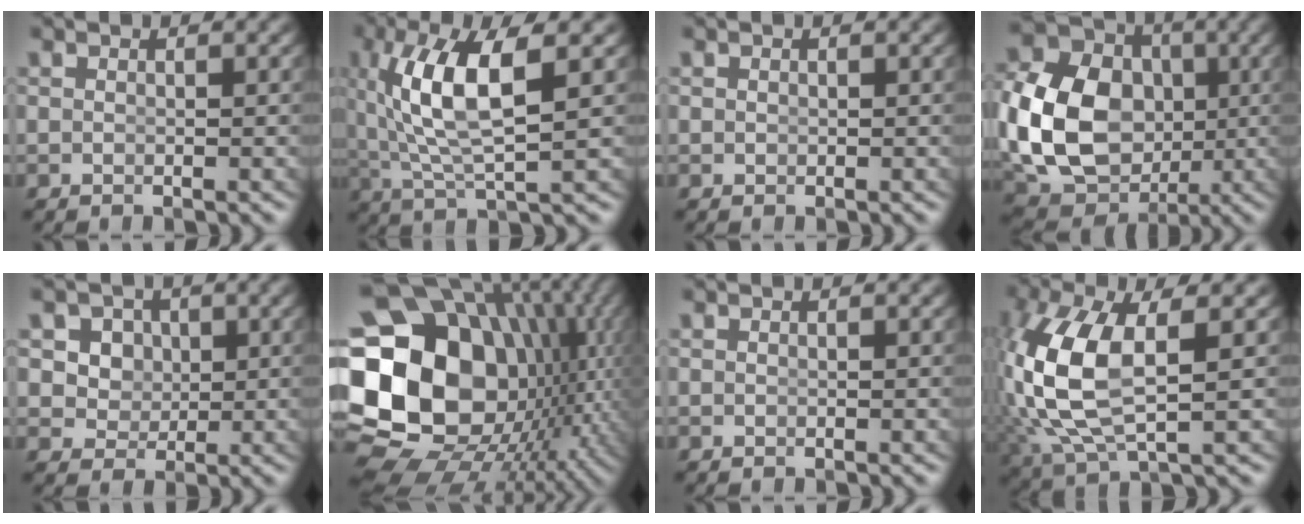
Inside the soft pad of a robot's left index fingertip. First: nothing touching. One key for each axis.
{"total": 6.8, "fx": 1.2, "fy": 2.1, "fz": 6.4, "tx": -0.135, "ty": -0.005, "tz": 0.035}
{"total": 0.0}
{"total": 14.7, "fx": 0.2, "fy": 11.8, "fz": 8.7, "tx": -0.180, "ty": -0.043, "tz": 0.020}
{"total": 8.7, "fx": 2.0, "fy": 7.9, "fz": 3.3, "tx": -0.088, "ty": -0.016, "tz": 0.028}
{"total": 27.8, "fx": -2.7, "fy": 20.5, "fz": 18.6, "tx": -0.344, "ty": -0.087, "tz": -0.017}
{"total": 0.0}
{"total": 8.7, "fx": 0.8, "fy": 4.5, "fz": 7.4, "tx": -0.199, "ty": -0.030, "tz": 0.040}